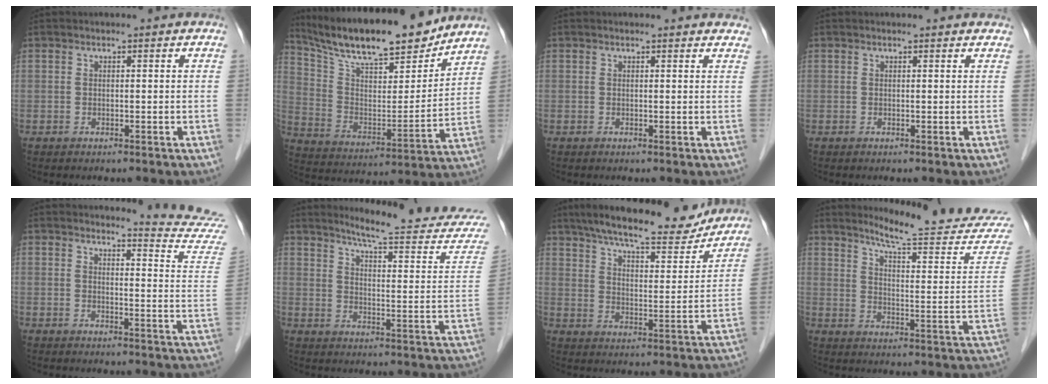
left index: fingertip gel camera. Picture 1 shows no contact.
{"total": 20.3, "force": [17.7, 3.7, 9.4], "torque": [-0.167, -0.004, 0.294]}
{"total": 4.3, "force": [4.2, 0.9, 0.8], "torque": [-0.006, 0.005, 0.030]}
{"total": 2.1, "force": [2.1, 0.3, 0.3], "torque": [-0.014, 0.006, 0.015]}
{"total": 12.2, "force": [12.1, -1.5, -0.1], "torque": [0.001, -0.126, 0.115]}
{"total": 19.2, "force": [18.2, 0.6, 5.9], "torque": [-0.076, -0.097, 0.222]}
{"total": 18.6, "force": [16.3, 3.8, 8.1], "torque": [-0.129, 0.000, 0.232]}
{"total": 21.4, "force": [20.3, 0.3, 6.8], "torque": [-0.094, -0.110, 0.250]}